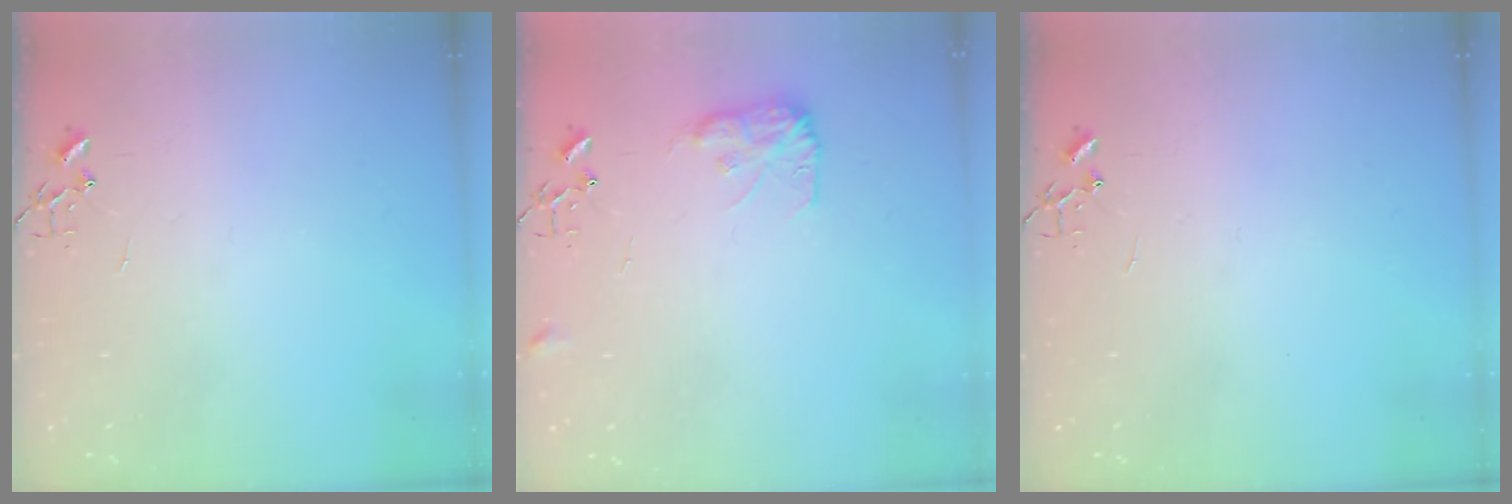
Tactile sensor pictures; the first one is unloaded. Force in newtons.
{"total": 9.2, "press": 9.2, "slide": 0.3}
{"total": 0.0}